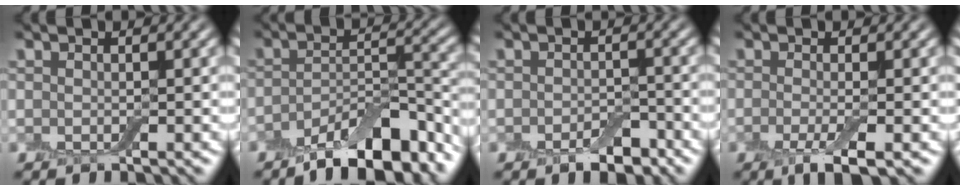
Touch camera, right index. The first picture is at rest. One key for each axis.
{"total": 9.0, "fx": -6.6, "fy": 3.0, "fz": 5.4, "tx": -0.078, "ty": -0.005, "tz": -0.109}
{"total": 2.7, "fx": -1.6, "fy": 1.3, "fz": 1.7, "tx": -0.024, "ty": 0.000, "tz": -0.026}
{"total": 3.2, "fx": -1.4, "fy": 0.7, "fz": 2.9, "tx": -0.056, "ty": -0.007, "tz": -0.029}